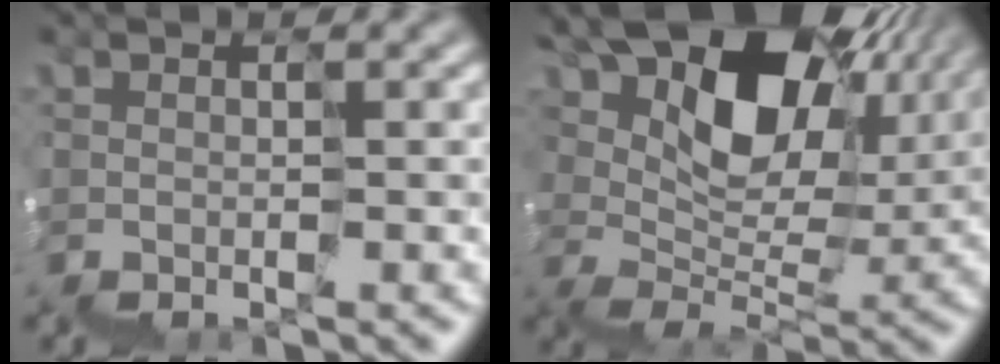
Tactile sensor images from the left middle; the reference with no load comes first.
{"total": 12.1, "force": [7.8, 6.7, 6.4], "torque": [-0.108, 0.019, 0.140]}